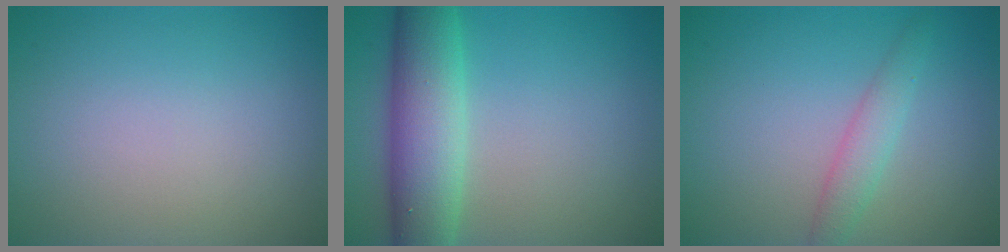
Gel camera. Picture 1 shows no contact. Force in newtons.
{"total": 7.2, "press": 7.2, "slide": 0.4}
{"total": 2.1, "press": 2.1, "slide": 0.1}